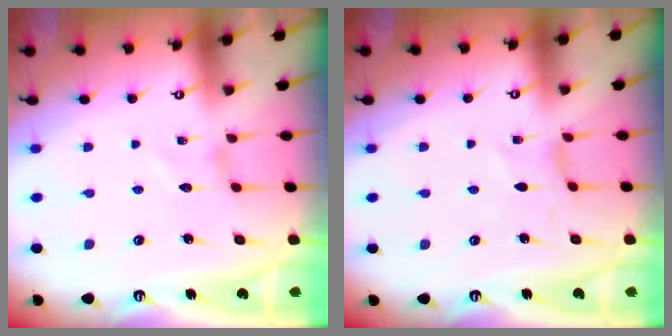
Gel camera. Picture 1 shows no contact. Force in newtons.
{"total": 1.0, "press": 0.9, "slide": 0.4}